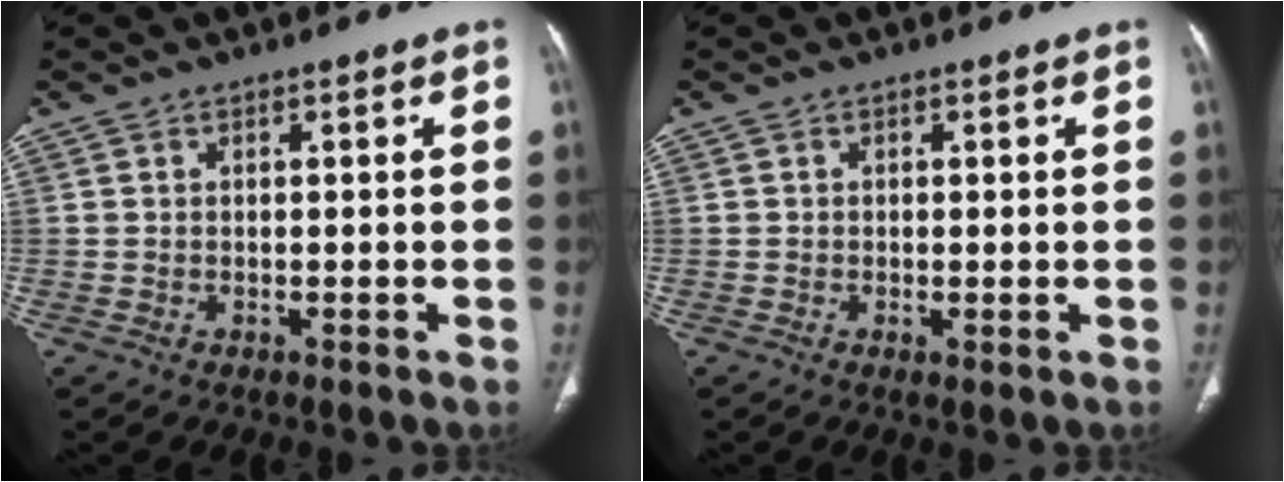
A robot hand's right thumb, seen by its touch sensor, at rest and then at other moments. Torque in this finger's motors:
{"motor_torque": [-0.21, -0.01, -0.38, -0.17, -0.08]}